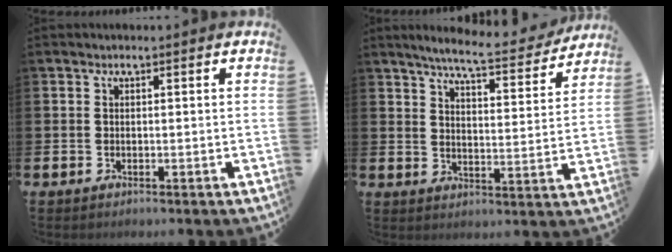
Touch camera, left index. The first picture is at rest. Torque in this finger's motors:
{"motor_torque": [0.96, -1.16, 0.45, 0.15]}